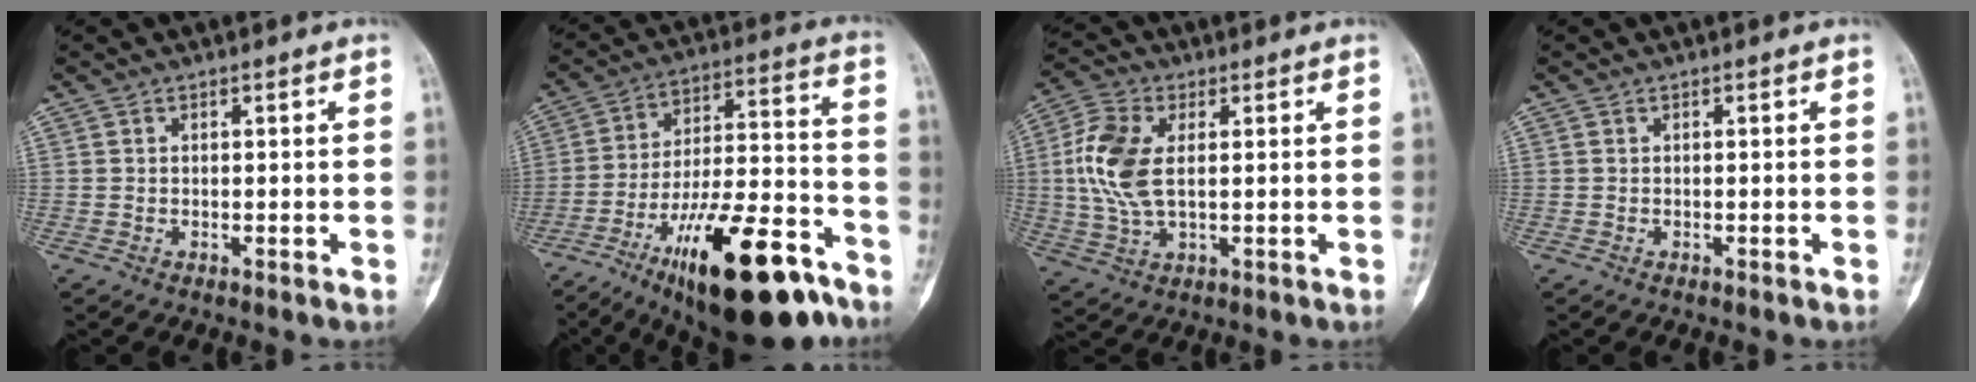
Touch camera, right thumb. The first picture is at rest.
{"total": 25.9, "force": [-15.2, 8.5, 19.2], "torque": [-0.275, 0.079, -0.240]}
{"total": 10.7, "force": [1.3, 5.8, 8.8], "torque": [-0.200, 0.004, 0.025]}
{"total": 0.0}